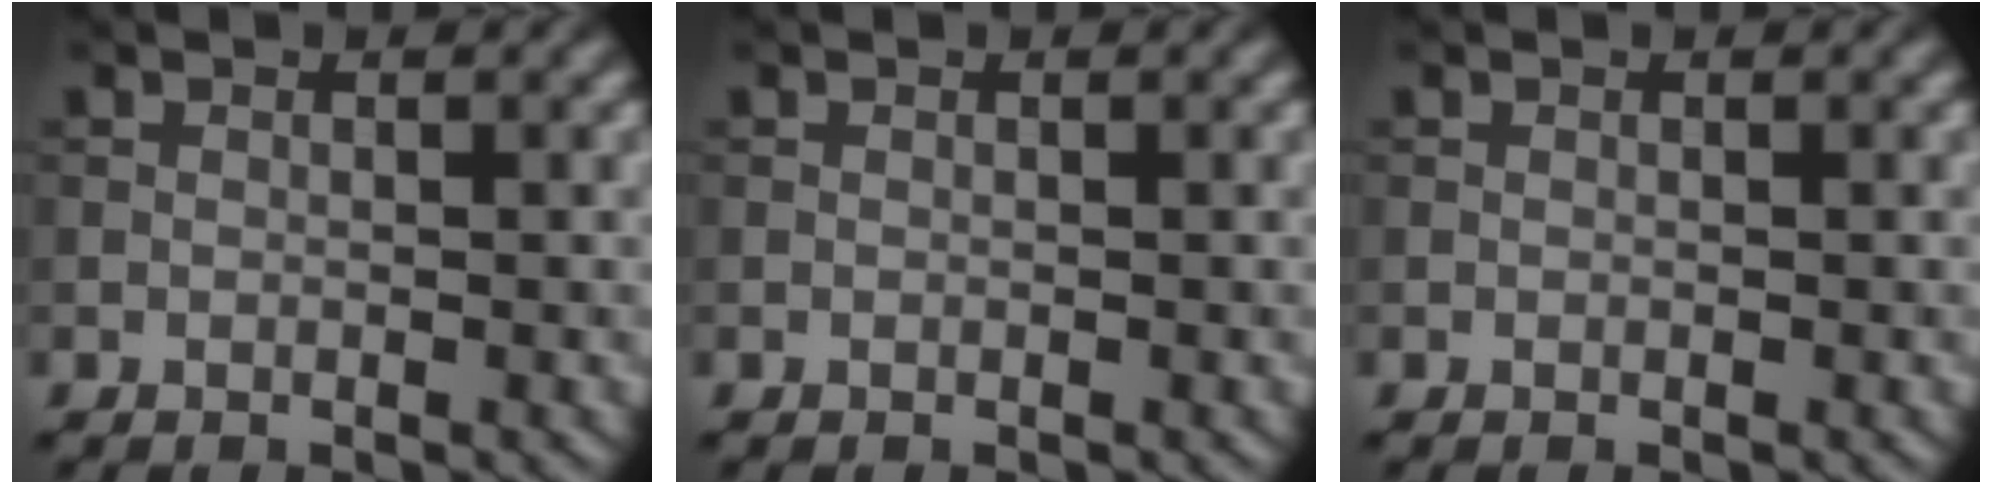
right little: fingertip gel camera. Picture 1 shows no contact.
{"total": 0.0}
{"total": 0.0}